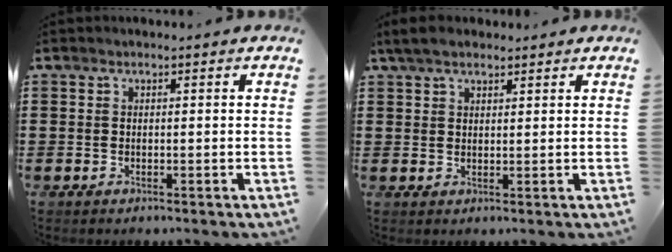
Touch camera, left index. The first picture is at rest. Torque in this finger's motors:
{"motor_torque": [1.79, -0.35, 0.16, 0.06]}